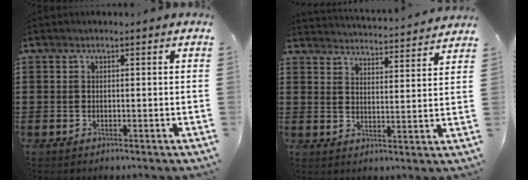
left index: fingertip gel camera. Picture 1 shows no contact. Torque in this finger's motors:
{"motor_torque": [-0.01, -0.02, 0.03, -0.01]}